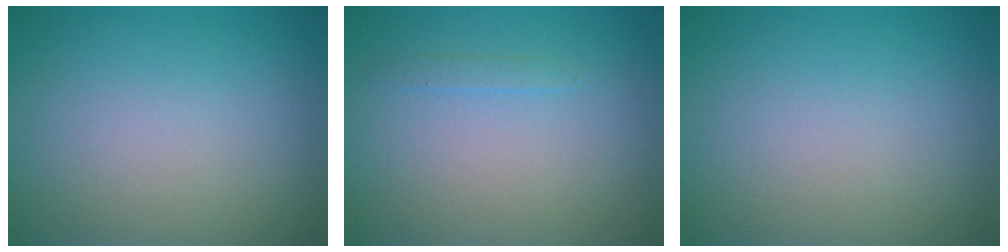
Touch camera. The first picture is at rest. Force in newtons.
{"total": 0.7, "press": 0.7, "slide": 0.1}
{"total": 0.0}